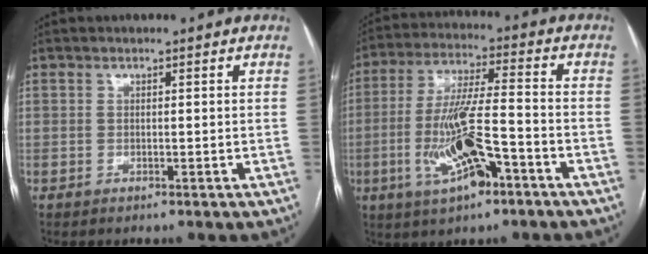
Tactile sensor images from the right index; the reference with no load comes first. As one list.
[{"total": 13.0, "force": [-4.8, 2.5, 11.8], "torque": [-0.240, -0.005, -0.082]}]